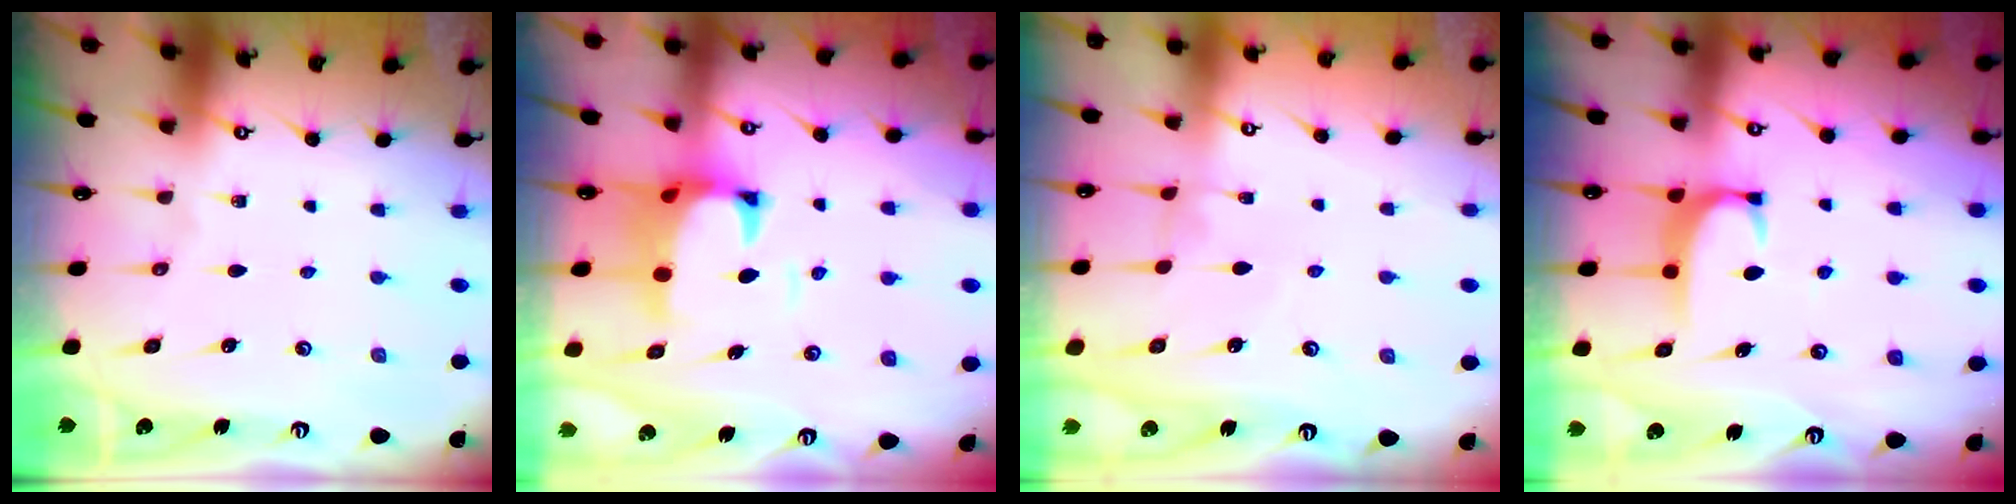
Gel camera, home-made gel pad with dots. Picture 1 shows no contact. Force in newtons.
{"total": 2.7, "press": 2.5, "slide": 1.1}
{"total": 2.5, "press": 2.4, "slide": 0.5}
{"total": 1.9, "press": 1.8, "slide": 0.5}